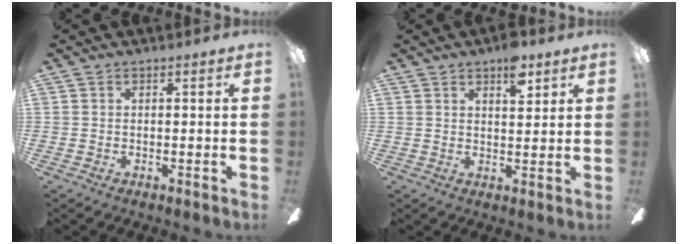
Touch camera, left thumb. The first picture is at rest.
{"total": 6.4, "force": [4.3, 2.5, 4.0], "torque": [-0.049, -0.021, 0.069]}